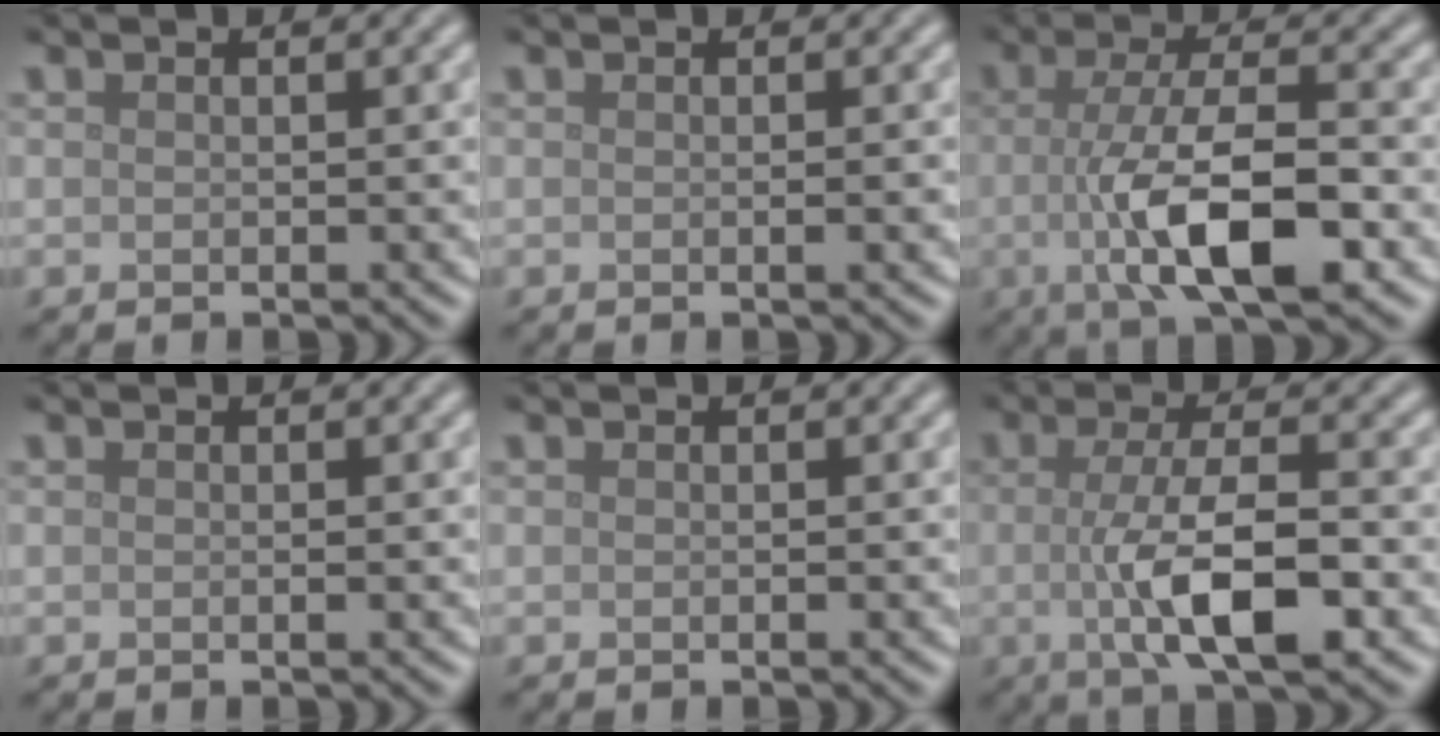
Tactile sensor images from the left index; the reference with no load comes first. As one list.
[{"total": 0.7, "force": [-0.1, 0.0, 0.7], "torque": [-0.011, 0.000, -0.001]}, {"total": 8.7, "force": [-1.7, 2.5, 8.2], "torque": [-0.136, -0.002, -0.030]}, {"total": 0.0}, {"total": 0.0}, {"total": 7.1, "force": [-1.1, 2.0, 6.7], "torque": [-0.116, -0.004, -0.020]}]